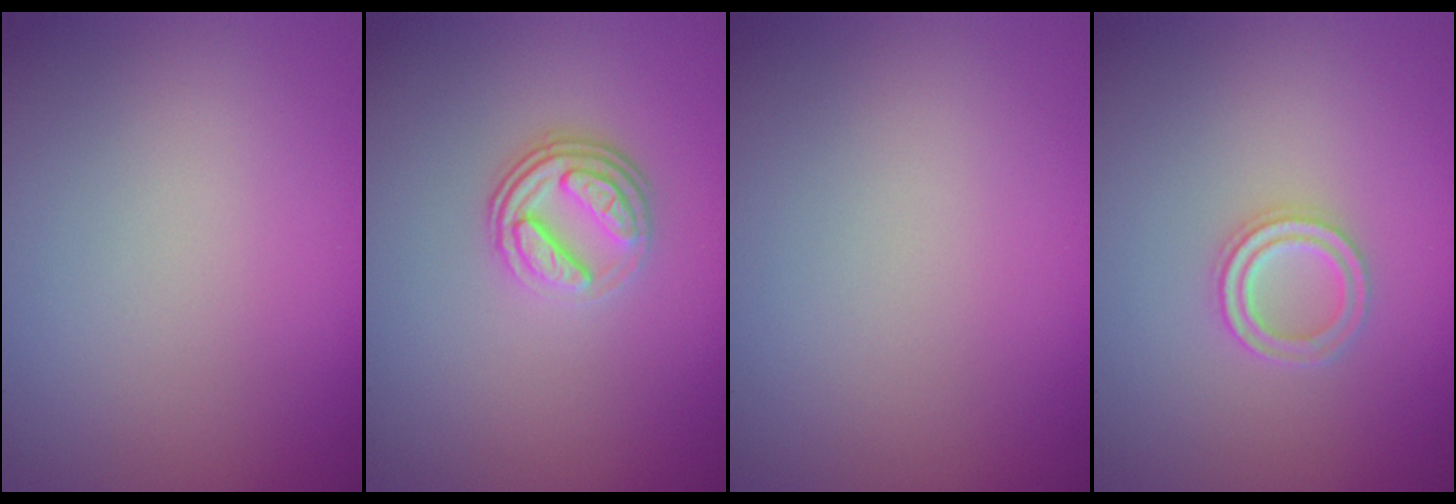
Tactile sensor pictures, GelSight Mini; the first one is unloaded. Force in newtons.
{"total": 3.7, "press": 2.7, "slide": 2.6}
{"total": 0.0}
{"total": 2.2, "press": 2.2, "slide": 0.5}